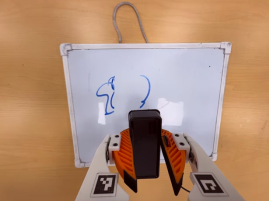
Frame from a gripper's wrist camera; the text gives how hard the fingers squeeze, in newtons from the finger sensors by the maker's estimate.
{"total": 9.8, "left": 10.0, "right": 9.6}